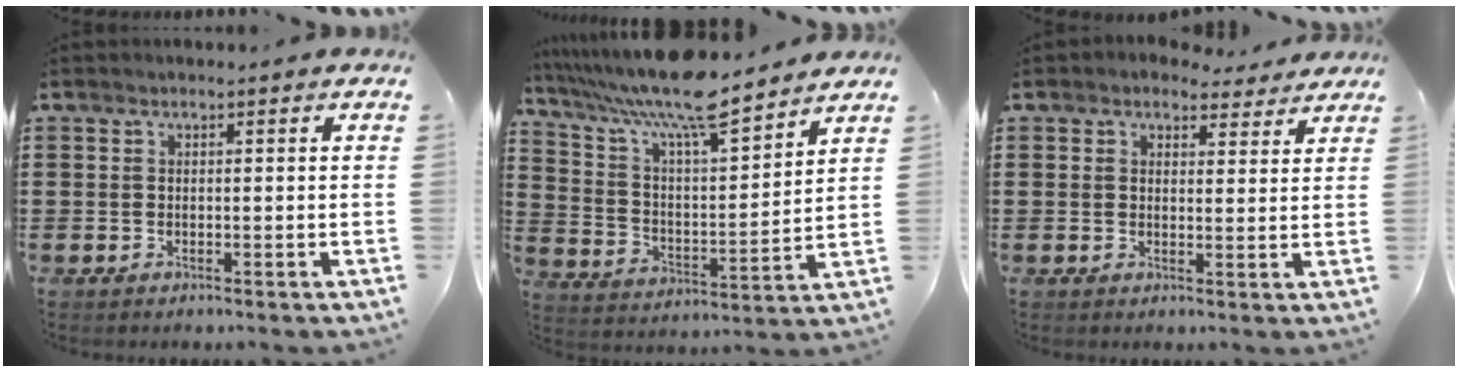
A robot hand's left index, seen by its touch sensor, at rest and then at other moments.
{"total": 10.7, "force": [9.2, 0.8, 5.4], "torque": [-0.140, -0.059, 0.157]}
{"total": 3.7, "force": [3.3, 1.5, 0.7], "torque": [-0.018, -0.008, 0.060]}